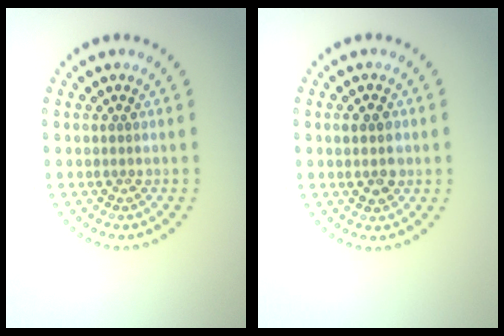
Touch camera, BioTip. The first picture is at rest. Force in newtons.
{"total": 2.1, "press": 2.1, "slide": 0.1}